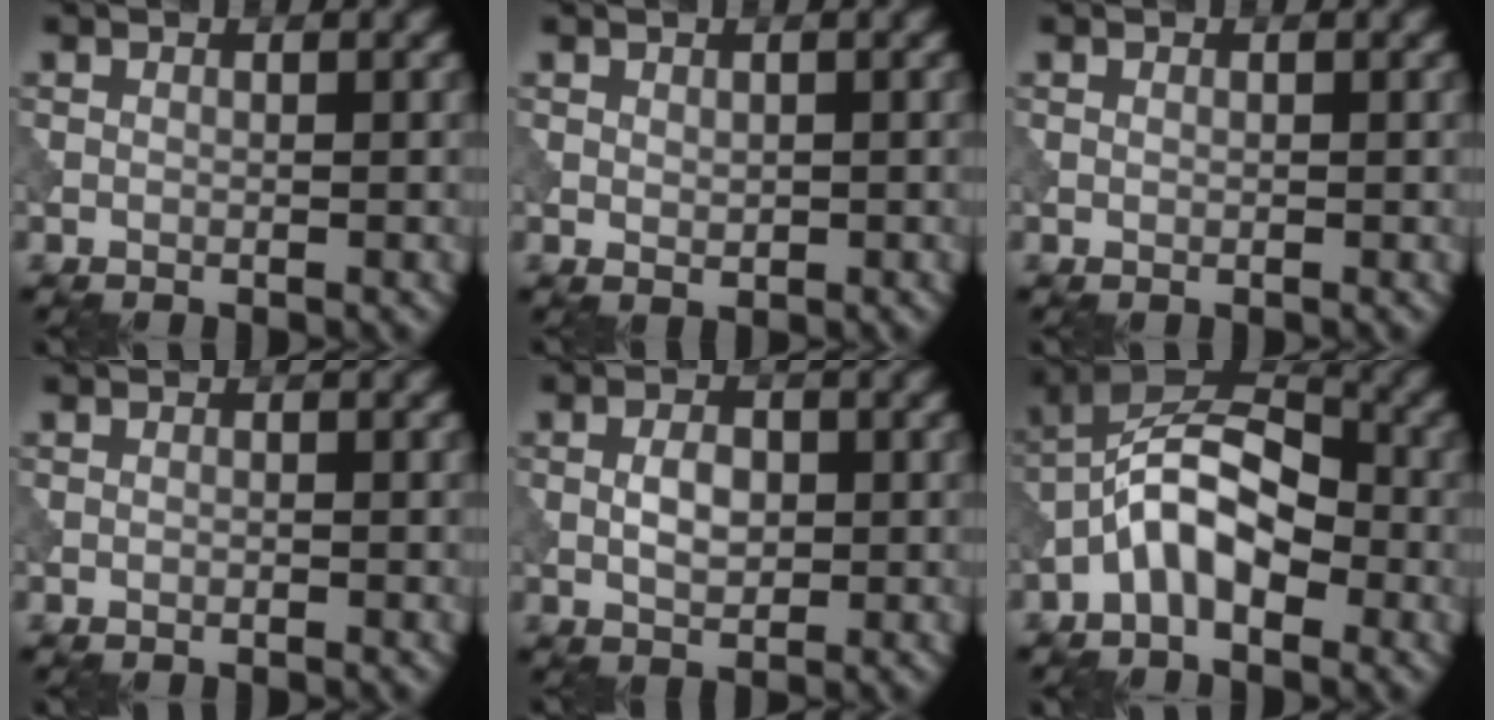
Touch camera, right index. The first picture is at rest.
{"total": 0.8, "force": [0.2, 0.6, 0.5], "torque": [-0.010, -0.004, 0.009]}
{"total": 0.0}
{"total": 0.0}
{"total": 2.5, "force": [-0.1, 1.4, 2.1], "torque": [-0.040, 0.000, -0.001]}
{"total": 6.7, "force": [-2.5, 3.5, 5.2], "torque": [-0.097, 0.021, -0.057]}